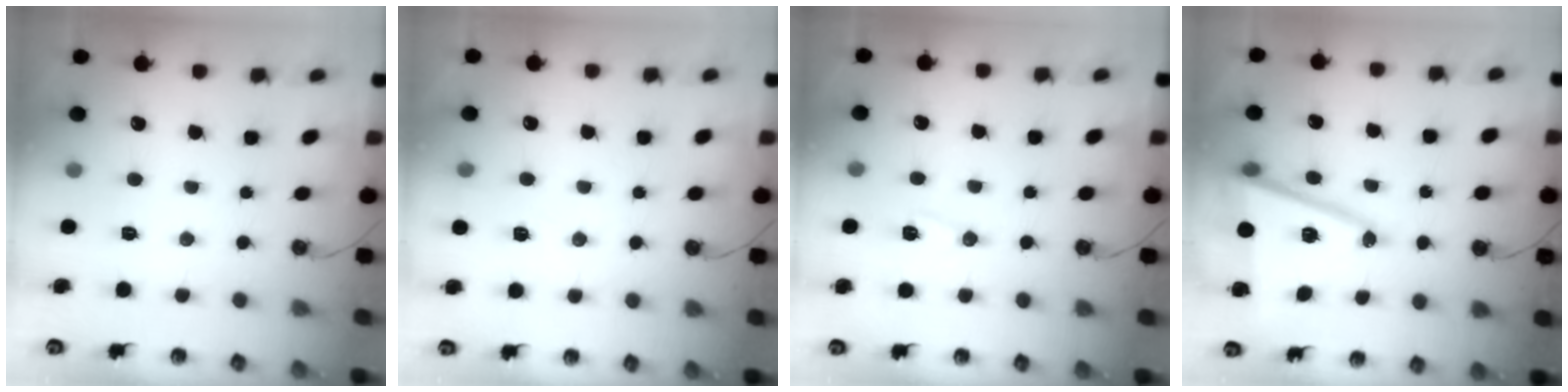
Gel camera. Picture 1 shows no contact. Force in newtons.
{"total": 5.2, "press": 3.2, "slide": 4.1}
{"total": 7.6, "press": 7.6, "slide": 0.4}
{"total": 13.1, "press": 13.0, "slide": 1.5}